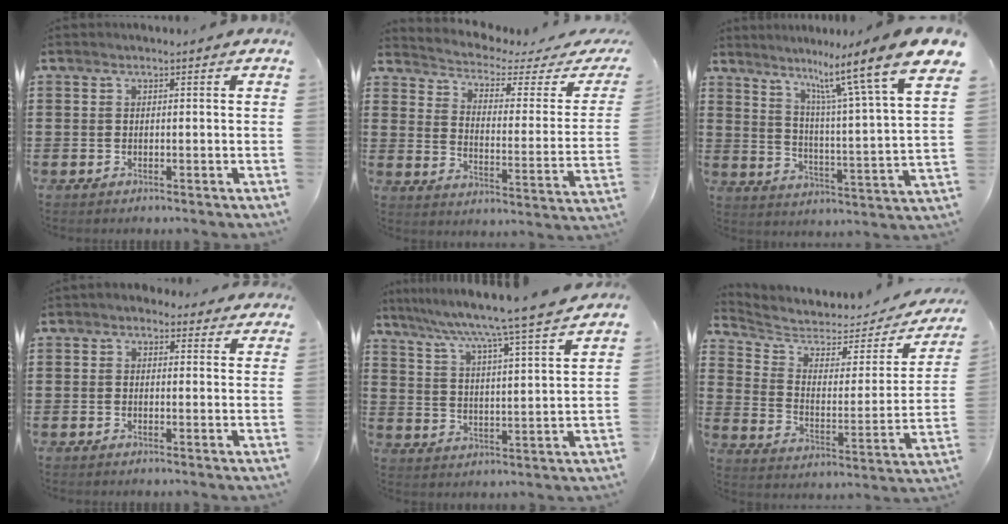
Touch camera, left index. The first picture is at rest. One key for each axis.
{"total": 2.7, "fx": 2.1, "fy": 0.6, "fz": 1.6, "tx": -0.048, "ty": -0.026, "tz": 0.026}
{"total": 12.0, "fx": 8.8, "fy": -0.2, "fz": 8.2, "tx": -0.155, "ty": -0.075, "tz": 0.130}
{"total": 1.7, "fx": 1.3, "fy": 1.1, "fz": 0.3, "tx": -0.003, "ty": 0.004, "tz": 0.022}
{"total": 6.3, "fx": 5.4, "fy": -1.4, "fz": 2.9, "tx": -0.079, "ty": -0.047, "tz": 0.080}
{"total": 4.7, "fx": 4.0, "fy": 1.8, "fz": 1.6, "tx": -0.059, "ty": -0.028, "tz": 0.065}